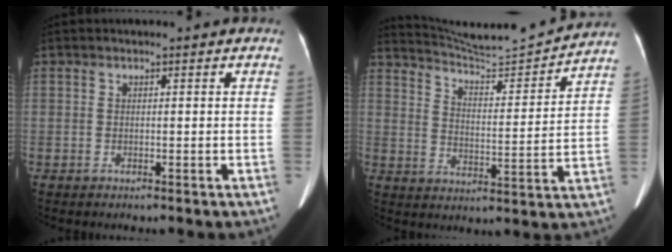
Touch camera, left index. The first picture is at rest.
{"total": 14.5, "force": [14.2, -1.1, 2.9], "torque": [-0.059, -0.028, 0.212]}